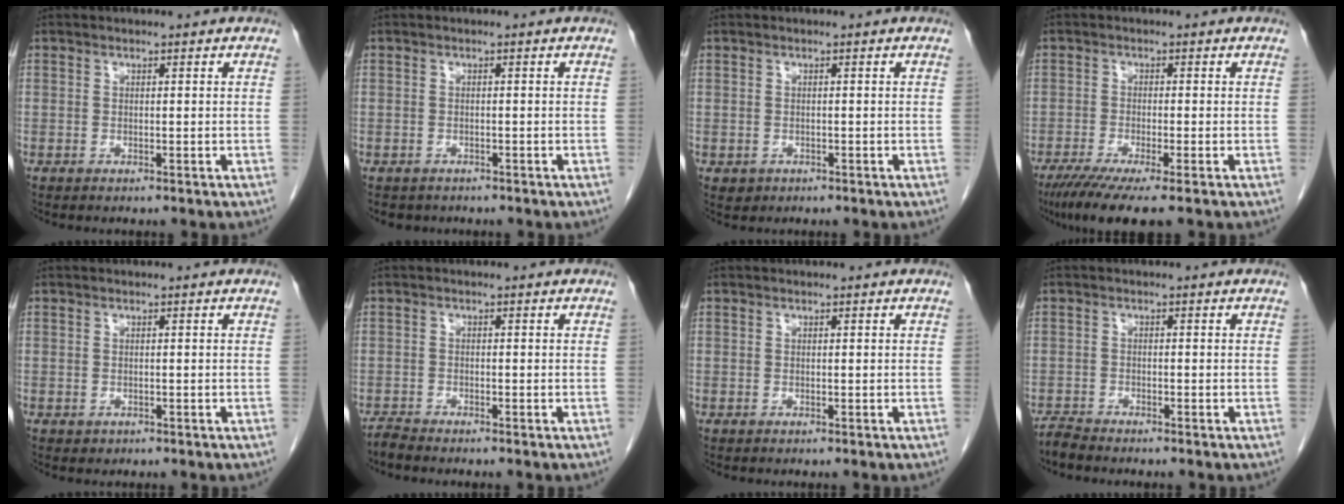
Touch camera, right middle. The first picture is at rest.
{"total": 3.0, "force": [-2.4, 1.7, 0.5], "torque": [-0.008, 0.002, -0.029]}
{"total": 1.1, "force": [-0.4, 1.0, 0.2], "torque": [-0.004, 0.004, 0.002]}
{"total": 7.6, "force": [-5.3, 0.3, 5.5], "torque": [-0.085, -0.018, -0.087]}
{"total": 0.5, "force": [-0.2, 0.5, 0.1], "torque": [-0.005, 0.002, 0.001]}
{"total": 1.3, "force": [-1.3, -0.2, 0.1], "torque": [-0.006, -0.005, -0.026]}
{"total": 0.0}
{"total": 1.8, "force": [-1.8, -0.2, 0.1], "torque": [-0.006, -0.008, -0.035]}